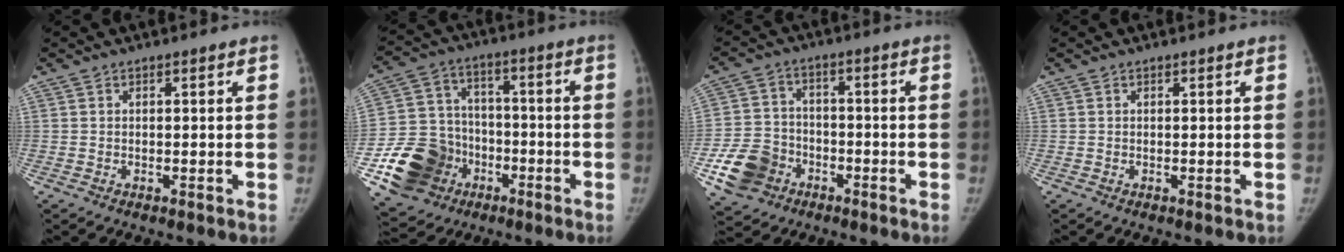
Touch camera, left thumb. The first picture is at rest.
{"total": 17.0, "force": [-6.7, 14.2, 6.4], "torque": [-0.104, 0.056, -0.107]}
{"total": 10.7, "force": [-4.9, 8.6, 4.1], "torque": [-0.063, 0.026, -0.089]}
{"total": 0.0}